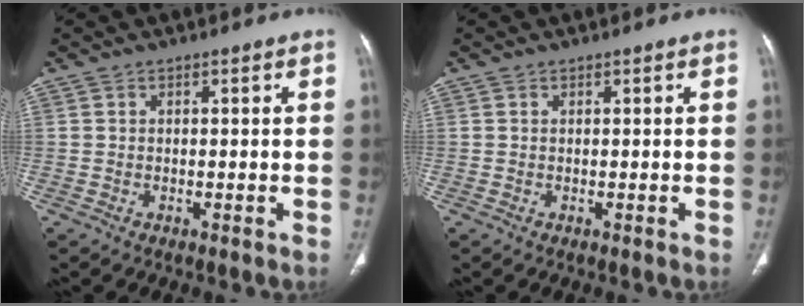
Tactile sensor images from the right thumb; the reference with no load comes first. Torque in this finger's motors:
{"motor_torque": [0.18, 0.09, 0.28, -0.41, 0.03]}